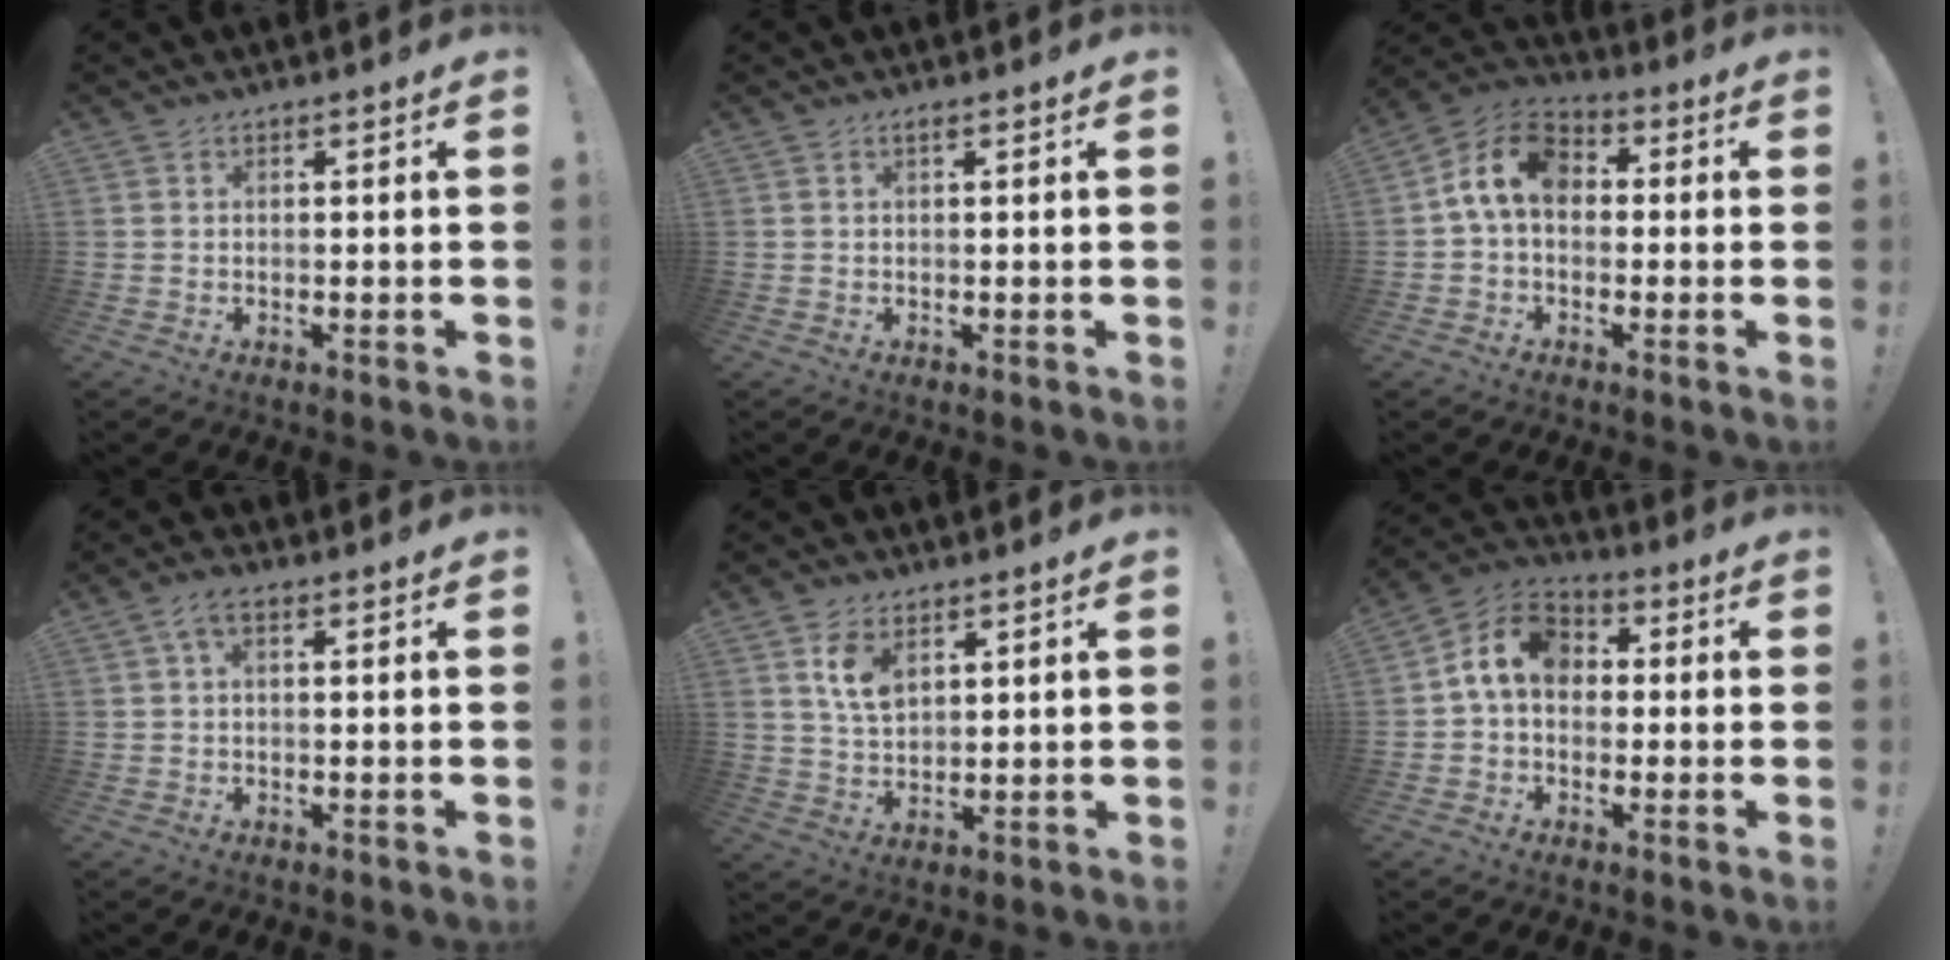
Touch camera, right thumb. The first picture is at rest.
{"total": 0.8, "force": [0.4, 0.0, 0.7], "torque": [-0.016, 0.000, 0.006]}
{"total": 11.6, "force": [1.6, 7.9, 8.4], "torque": [-0.153, 0.018, 0.034]}
{"total": 3.1, "force": [0.7, 1.2, 2.8], "torque": [-0.061, 0.005, 0.015]}
{"total": 7.6, "force": [3.8, 4.6, 4.8], "torque": [-0.079, -0.012, 0.069]}
{"total": 11.2, "force": [1.7, 8.1, 7.5], "torque": [-0.134, 0.020, 0.039]}